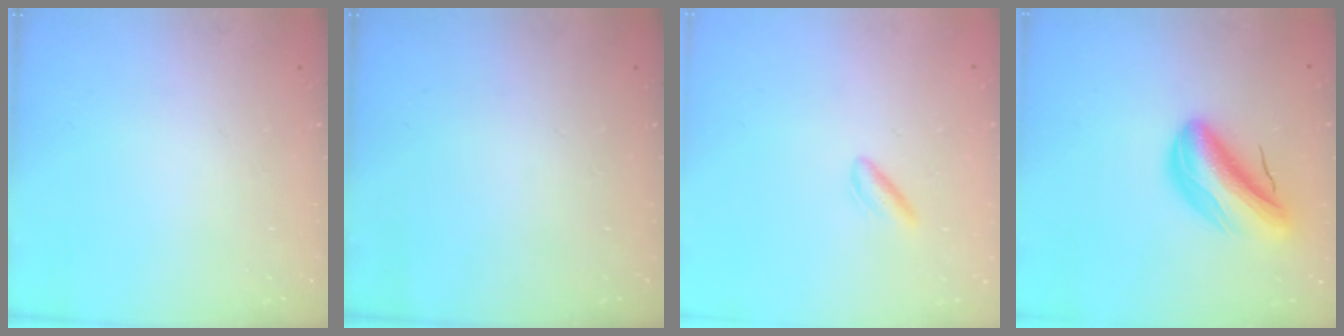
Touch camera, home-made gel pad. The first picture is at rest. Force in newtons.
{"total": 0.0}
{"total": 2.9, "press": 2.5, "slide": 1.3}
{"total": 12.0, "press": 11.6, "slide": 3.2}